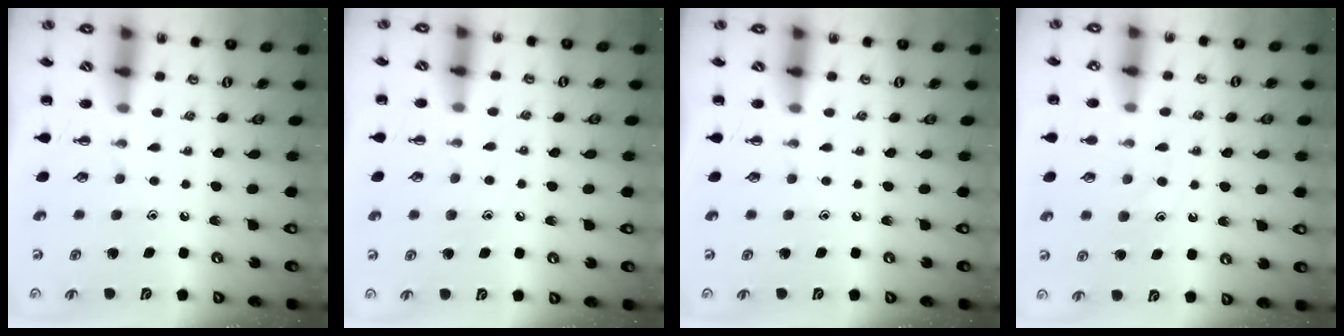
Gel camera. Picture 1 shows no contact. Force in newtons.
{"total": 5.6, "press": 5.4, "slide": 1.6}
{"total": 0.0}
{"total": 10.5, "press": 10.4, "slide": 1.1}